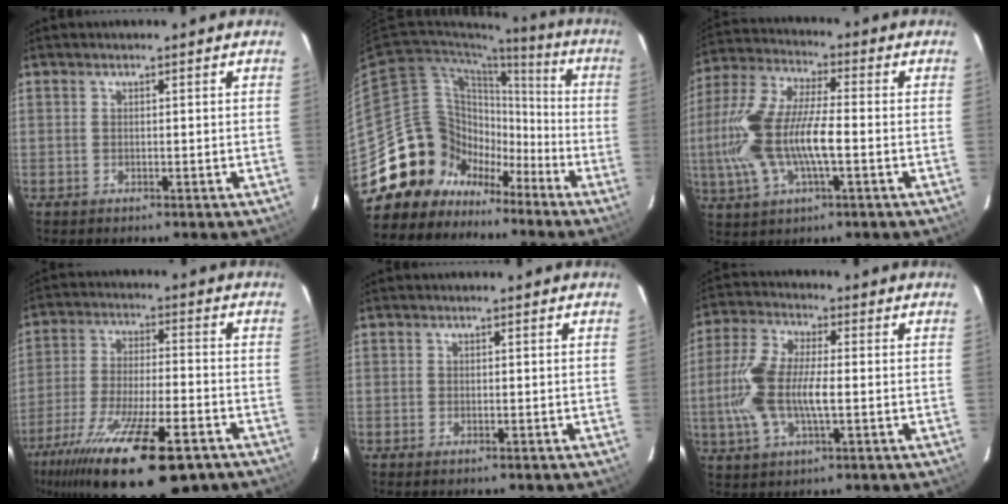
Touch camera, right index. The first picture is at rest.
{"total": 19.7, "force": [-11.6, 15.0, 5.1], "torque": [-0.116, 0.067, -0.183]}
{"total": 16.8, "force": [-2.8, 6.0, 15.4], "torque": [-0.324, 0.002, -0.056]}
{"total": 24.9, "force": [-16.5, 7.2, 17.2], "torque": [-0.325, -0.061, -0.263]}
{"total": 0.8, "force": [-0.6, 0.2, 0.4], "torque": [-0.009, -0.001, -0.012]}
{"total": 12.0, "force": [-1.6, 4.5, 11.0], "torque": [-0.241, 0.004, -0.034]}